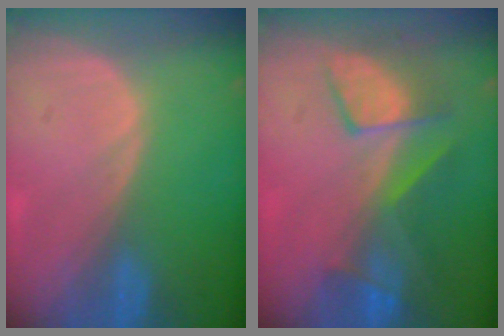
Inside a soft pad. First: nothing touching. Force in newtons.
{"total": 7.6, "press": 7.2, "slide": 2.4}